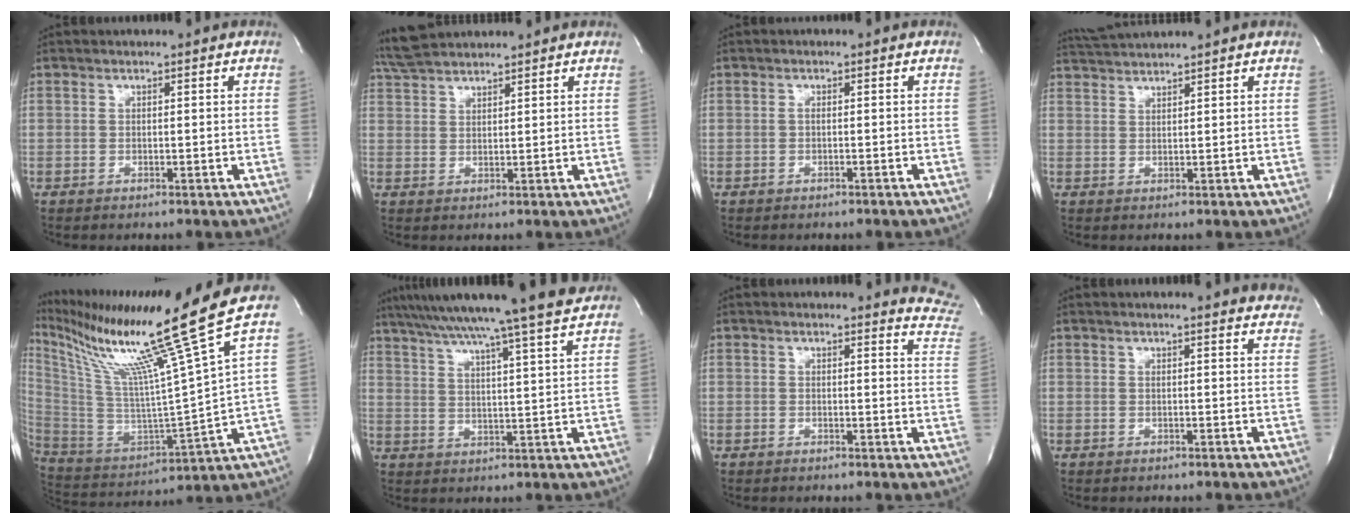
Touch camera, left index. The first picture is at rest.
{"total": 6.4, "force": [6.0, 1.1, 1.9], "torque": [-0.047, 0.034, 0.117]}
{"total": 0.6, "force": [-0.4, 0.0, 0.5], "torque": [-0.012, 0.001, -0.005]}
{"total": 4.3, "force": [4.0, -1.4, 0.8], "torque": [-0.015, 0.016, 0.078]}
{"total": 23.9, "force": [17.8, -4.2, 15.4], "torque": [-0.289, -0.057, 0.299]}
{"total": 22.2, "force": [19.2, -1.7, 10.9], "torque": [-0.191, -0.011, 0.268]}
{"total": 6.6, "force": [6.6, 0.6, 0.0], "torque": [0.020, -0.066, 0.034]}
{"total": 8.9, "force": [8.5, 1.1, 2.7], "torque": [-0.012, -0.012, 0.068]}